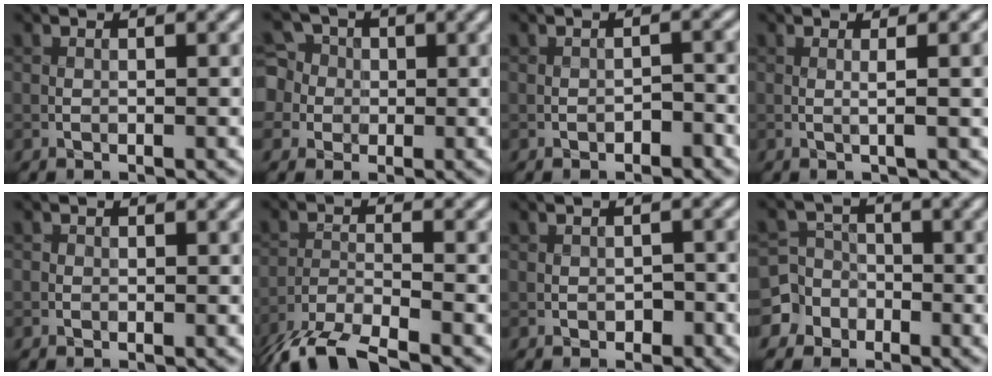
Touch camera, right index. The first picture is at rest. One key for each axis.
{"total": 7.0, "fx": 0.8, "fy": 6.4, "fz": 2.6, "tx": -0.057, "ty": 0.037, "tz": -0.031}
{"total": 0.9, "fx": -0.7, "fy": 0.4, "fz": 0.5, "tx": -0.005, "ty": 0.005, "tz": -0.009}
{"total": 2.5, "fx": 0.3, "fy": 0.3, "fz": 2.4, "tx": -0.032, "ty": 0.004, "tz": 0.002}
{"total": 0.6, "fx": -0.4, "fy": 0.4, "fz": 0.1, "tx": 0.003, "ty": -0.001, "tz": -0.008}
{"total": 6.6, "fx": -5.4, "fy": 1.6, "fz": 3.4, "tx": -0.069, "ty": -0.015, "tz": -0.105}
{"total": 0.9, "fx": -0.5, "fy": 0.6, "fz": 0.4, "tx": -0.002, "ty": 0.002, "tz": -0.005}
{"total": 5.6, "fx": -2.9, "fy": 4.8, "fz": 0.3, "tx": 0.009, "ty": 0.000, "tz": -0.081}